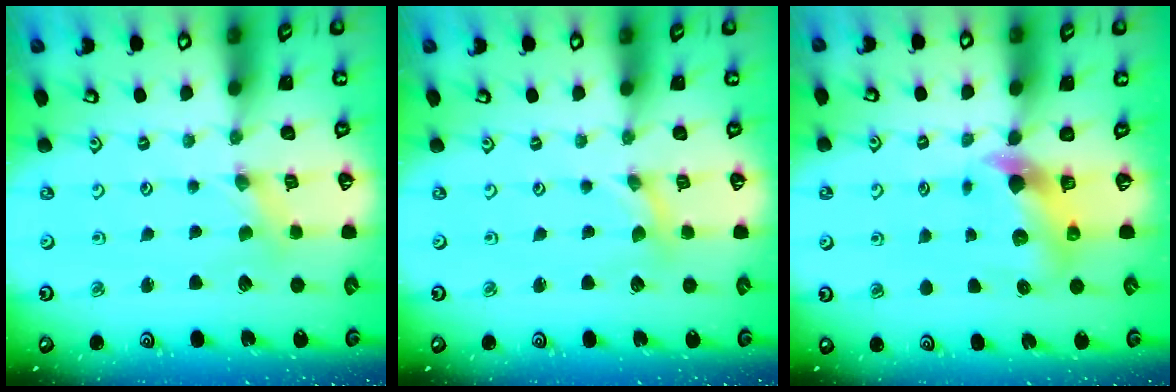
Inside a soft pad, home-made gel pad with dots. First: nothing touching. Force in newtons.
{"total": 0.0}
{"total": 5.9, "press": 5.8, "slide": 0.7}